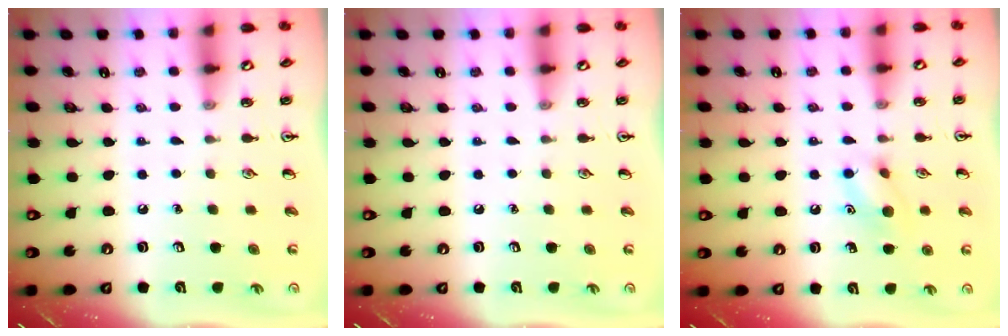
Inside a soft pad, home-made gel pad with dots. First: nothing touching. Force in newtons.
{"total": 0.0}
{"total": 9.1, "press": 8.9, "slide": 1.5}